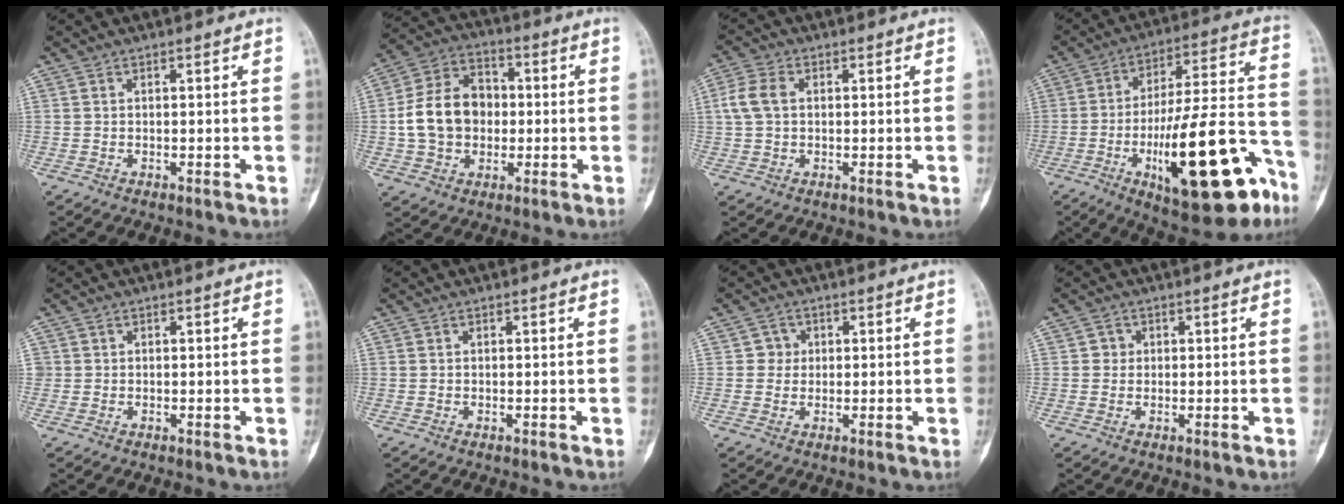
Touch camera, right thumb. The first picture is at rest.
{"total": 13.5, "force": [-0.6, 10.6, 8.4], "torque": [-0.125, 0.029, -0.014]}
{"total": 5.1, "force": [0.7, 3.5, 3.6], "torque": [-0.088, 0.013, 0.010]}
{"total": 26.4, "force": [-11.1, 8.3, 22.4], "torque": [-0.319, 0.058, -0.159]}
{"total": 0.7, "force": [0.0, 0.7, 0.0], "torque": [0.007, 0.005, 0.000]}
{"total": 0.0}
{"total": 2.6, "force": [0.3, 2.6, 0.3], "torque": [0.014, 0.006, -0.002]}
{"total": 1.6, "force": [0.2, 1.6, 0.3], "torque": [0.004, 0.004, -0.001]}